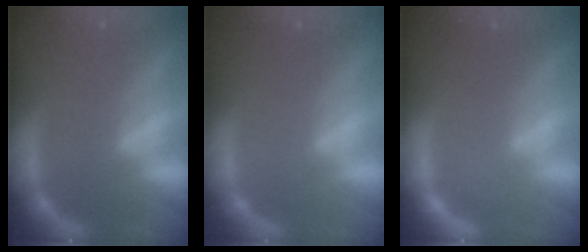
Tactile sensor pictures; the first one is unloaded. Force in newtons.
{"total": 0.0}
{"total": 1.4}